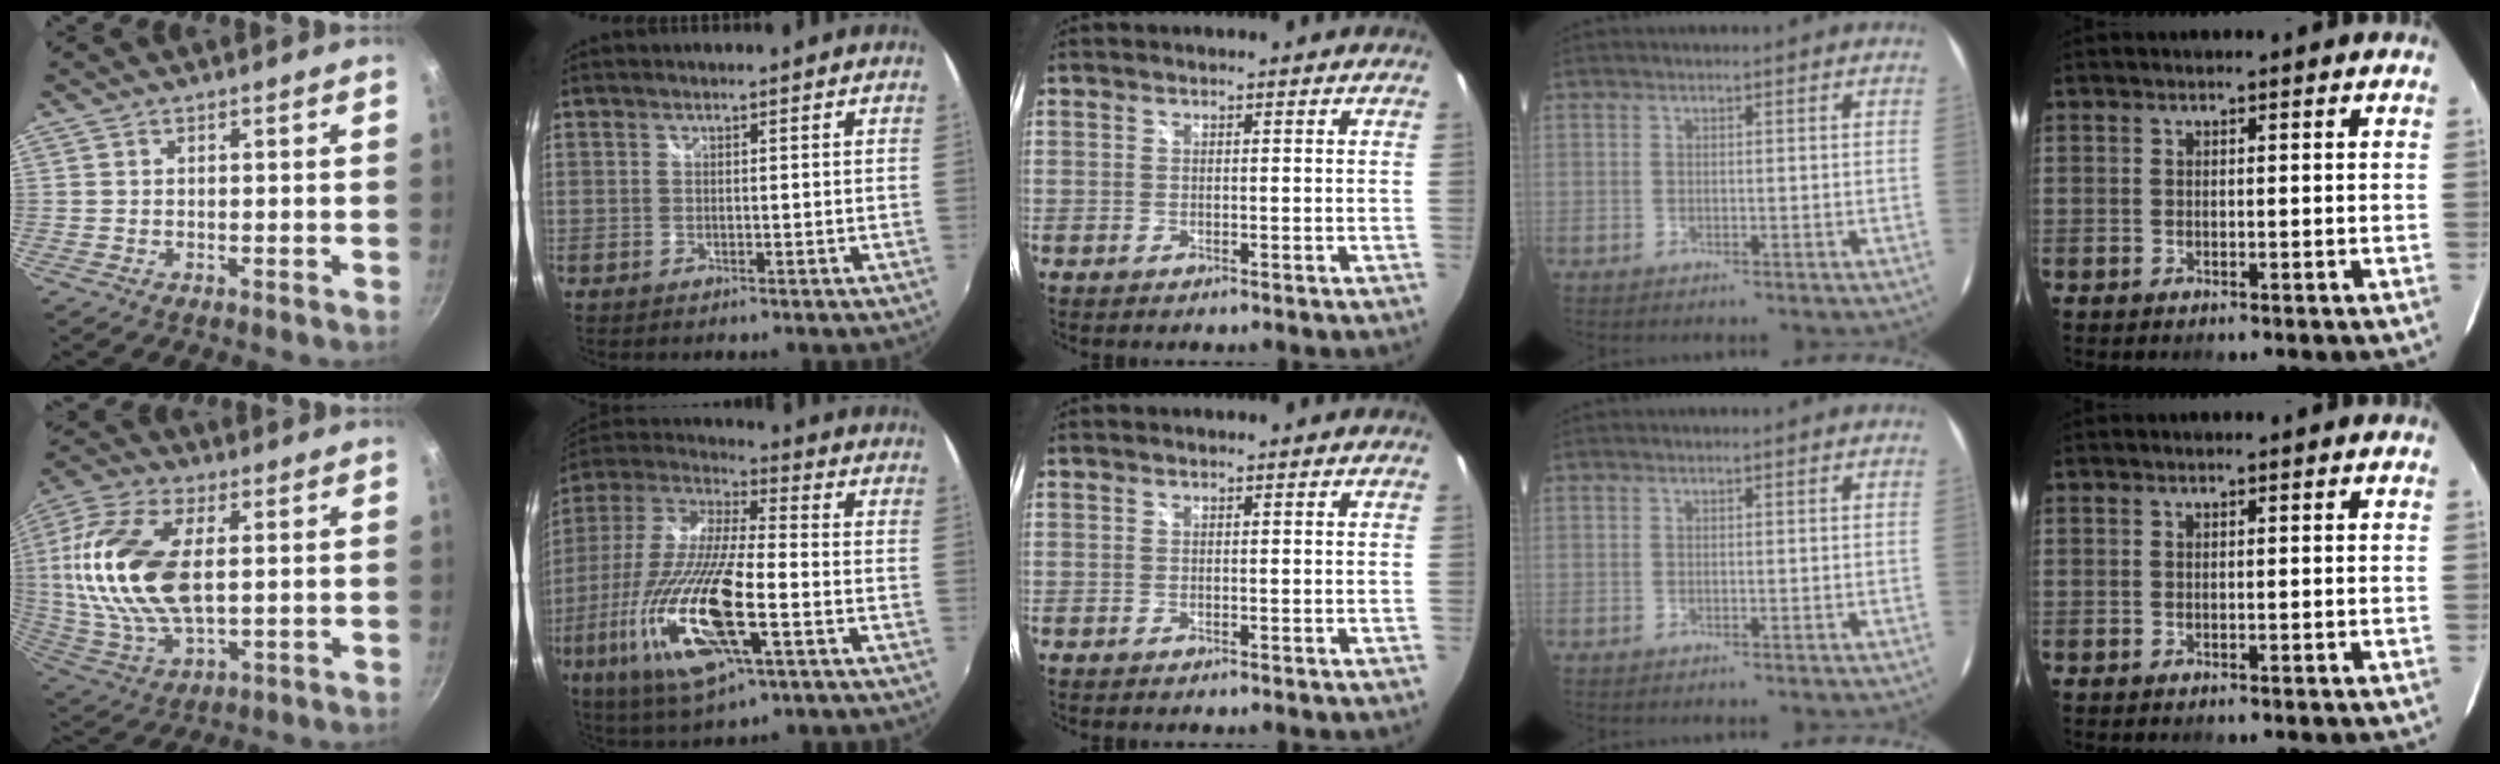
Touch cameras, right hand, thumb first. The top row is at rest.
{"thumb": {"total": 20.6, "force": [2.9, 10.7, 17.4], "torque": [-0.349, 0.001, 0.052]}, "index": {"total": 23.3, "force": [-7.7, 6.0, 21.1], "torque": [-0.425, -0.047, -0.147]}}